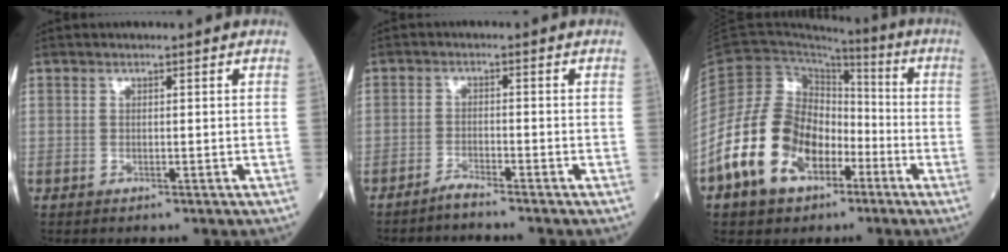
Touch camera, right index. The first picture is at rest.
{"total": 1.9, "force": [-1.7, -0.7, 0.3], "torque": [-0.005, -0.006, -0.037]}
{"total": 14.5, "force": [-6.2, 9.9, 8.6], "torque": [-0.187, 0.024, -0.114]}